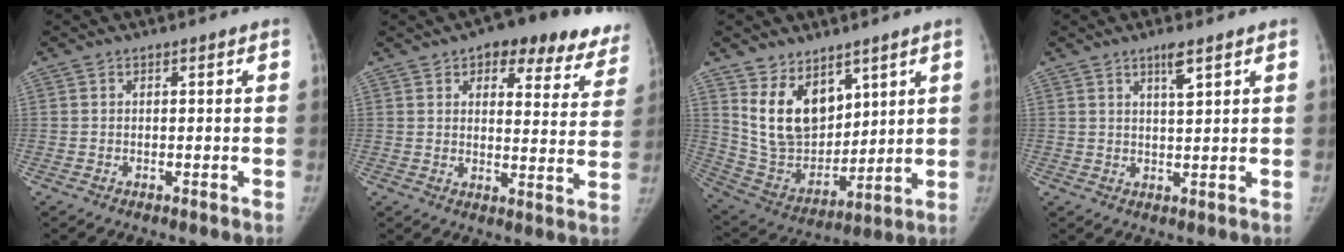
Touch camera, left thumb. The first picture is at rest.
{"total": 18.4, "force": [12.4, 8.2, 10.8], "torque": [-0.078, -0.042, 0.136]}
{"total": 14.3, "force": [7.4, 9.2, 8.0], "torque": [-0.100, -0.051, 0.167]}
{"total": 3.5, "force": [2.1, 0.6, 2.7], "torque": [-0.046, -0.011, 0.038]}